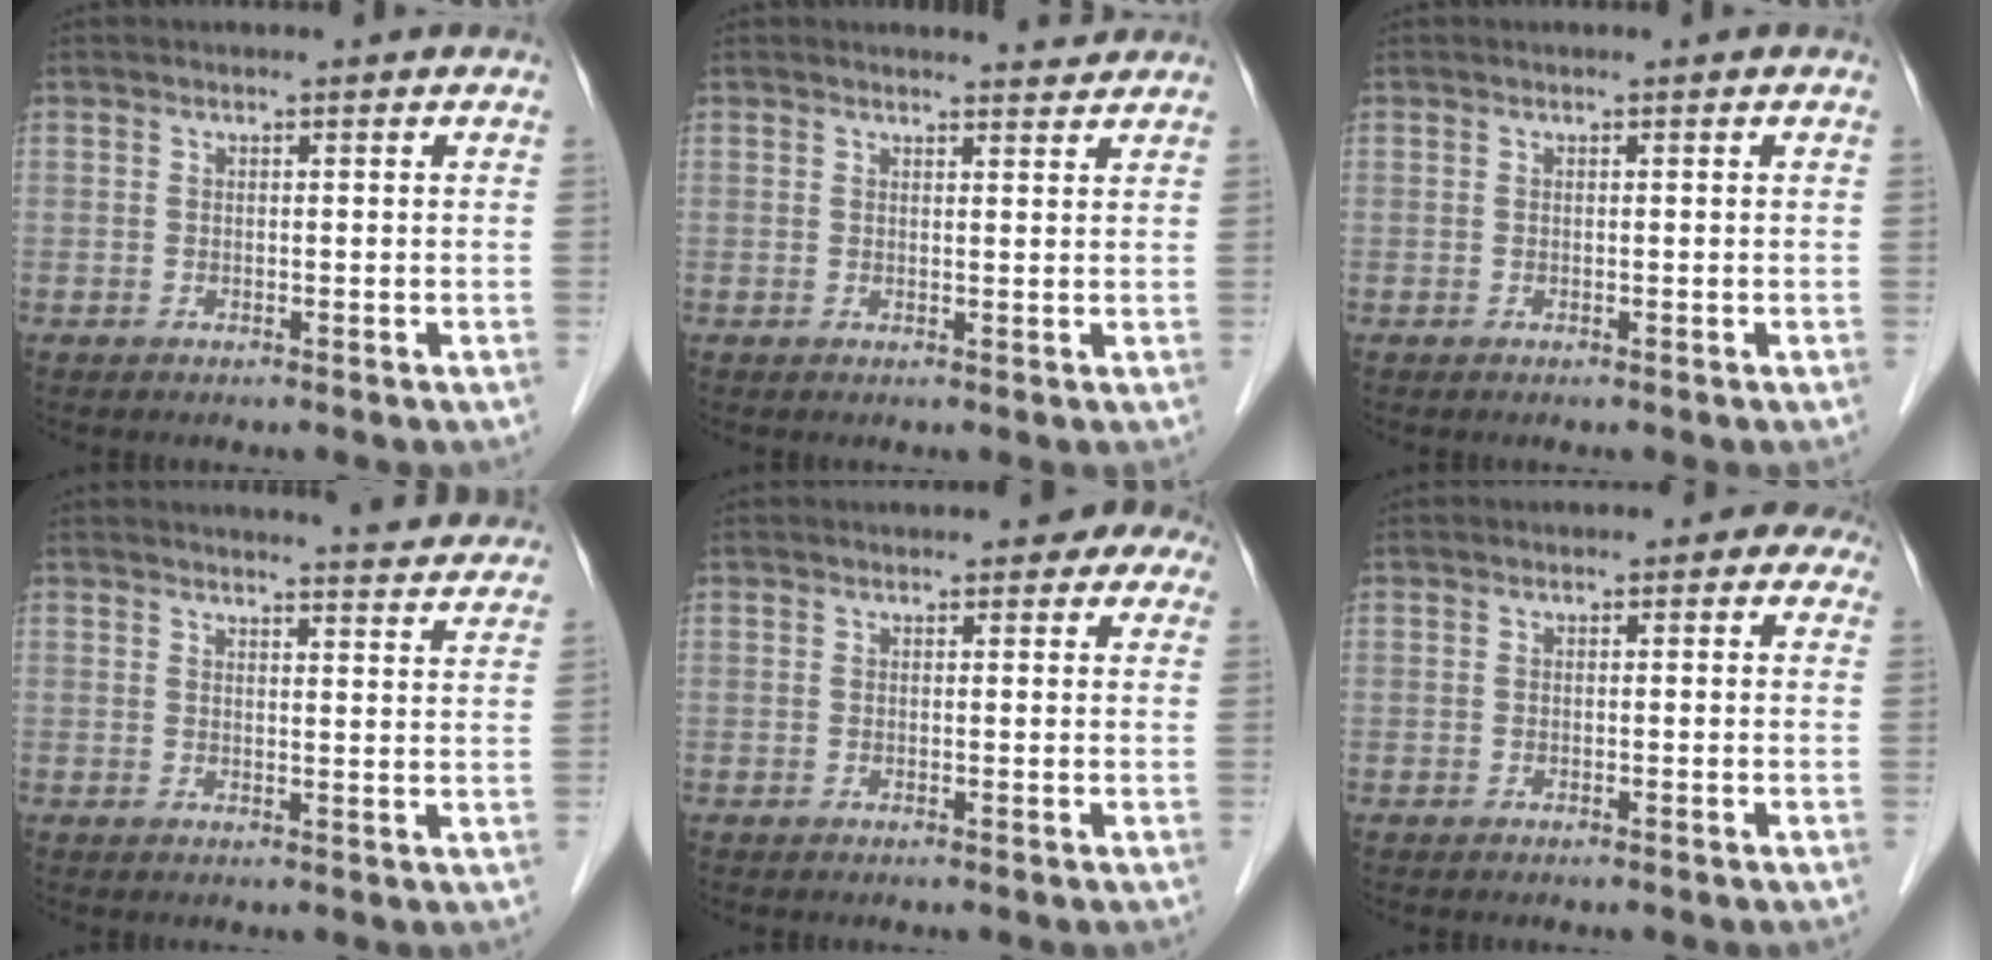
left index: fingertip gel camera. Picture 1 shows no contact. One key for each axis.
{"total": 2.1, "fx": 2.1, "fy": 0.0, "fz": -0.3, "tx": -0.006, "ty": -0.006, "tz": 0.025}
{"total": 0.0}
{"total": 10.8, "fx": 10.5, "fy": 0.4, "fz": 2.4, "tx": -0.026, "ty": -0.018, "tz": 0.107}
{"total": 4.3, "fx": 3.4, "fy": 2.0, "fz": 1.7, "tx": -0.002, "ty": 0.010, "tz": 0.027}
{"total": 1.3, "fx": 0.5, "fy": 1.0, "fz": 0.6, "tx": 0.007, "ty": 0.005, "tz": -0.007}